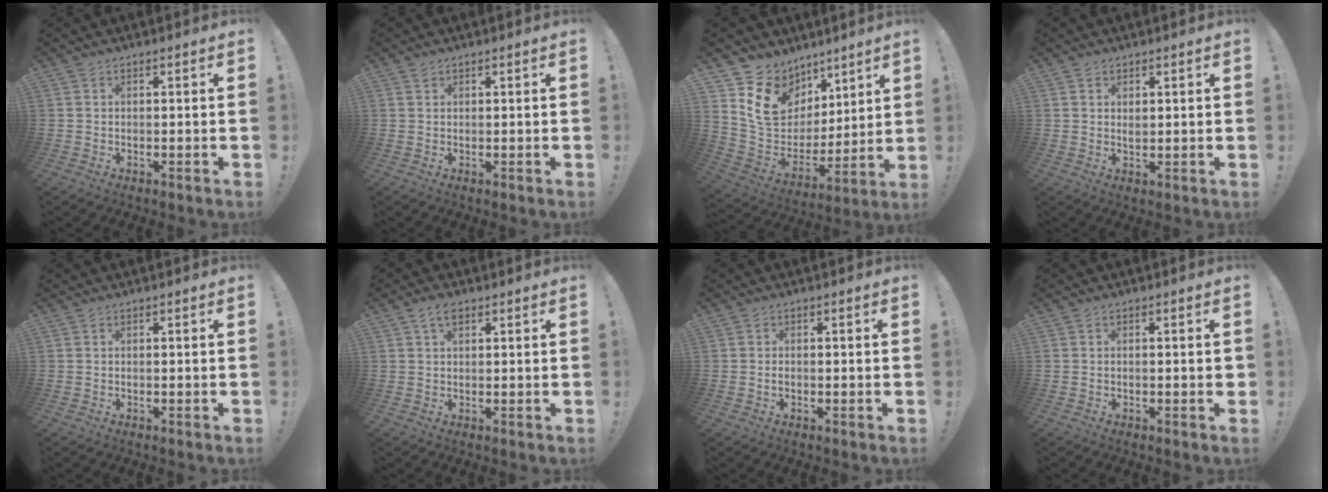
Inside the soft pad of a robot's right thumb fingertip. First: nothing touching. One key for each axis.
{"total": 1.0, "fx": 0.9, "fy": 0.5, "fz": 0.2, "tx": -0.003, "ty": -0.002, "tz": 0.018}
{"total": 16.4, "fx": 8.5, "fy": 12.3, "fz": 6.8, "tx": -0.107, "ty": -0.047, "tz": 0.167}
{"total": 1.5, "fx": 1.1, "fy": 0.9, "fz": 0.6, "tx": 0.002, "ty": -0.004, "tz": 0.017}
{"total": 0.0}
{"total": 3.5, "fx": 1.9, "fy": 1.9, "fz": 2.3, "tx": -0.035, "ty": -0.002, "tz": 0.032}
{"total": 0.6, "fx": -0.2, "fy": 0.3, "fz": 0.5, "tx": -0.012, "ty": 0.002, "tz": -0.004}
{"total": 0.9, "fx": 0.0, "fy": 0.3, "fz": 0.9, "tx": -0.017, "ty": 0.003, "tz": 0.001}